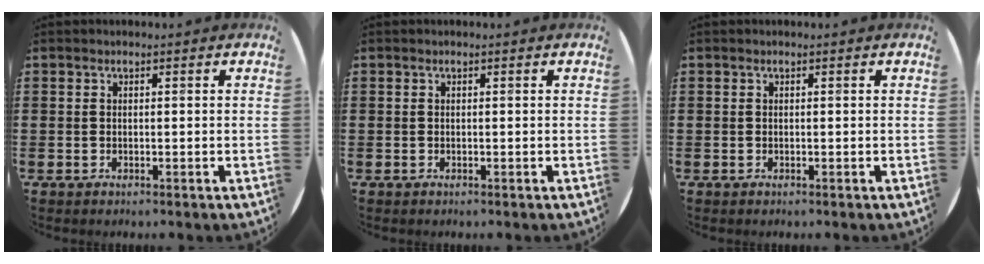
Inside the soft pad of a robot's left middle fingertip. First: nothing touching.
{"total": 0.0}
{"total": 0.0}